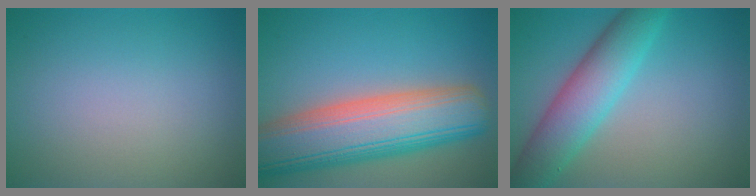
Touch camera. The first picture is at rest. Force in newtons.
{"total": 12.1, "press": 12.0, "slide": 1.3}
{"total": 6.4, "press": 6.4, "slide": 0.0}